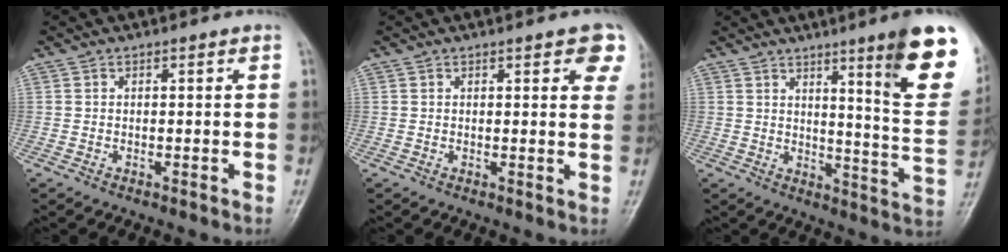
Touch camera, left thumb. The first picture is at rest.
{"total": 6.1, "force": [3.2, 2.1, 4.8], "torque": [-0.030, -0.008, 0.030]}
{"total": 17.0, "force": [9.3, 1.6, 14.1], "torque": [-0.151, -0.060, 0.129]}